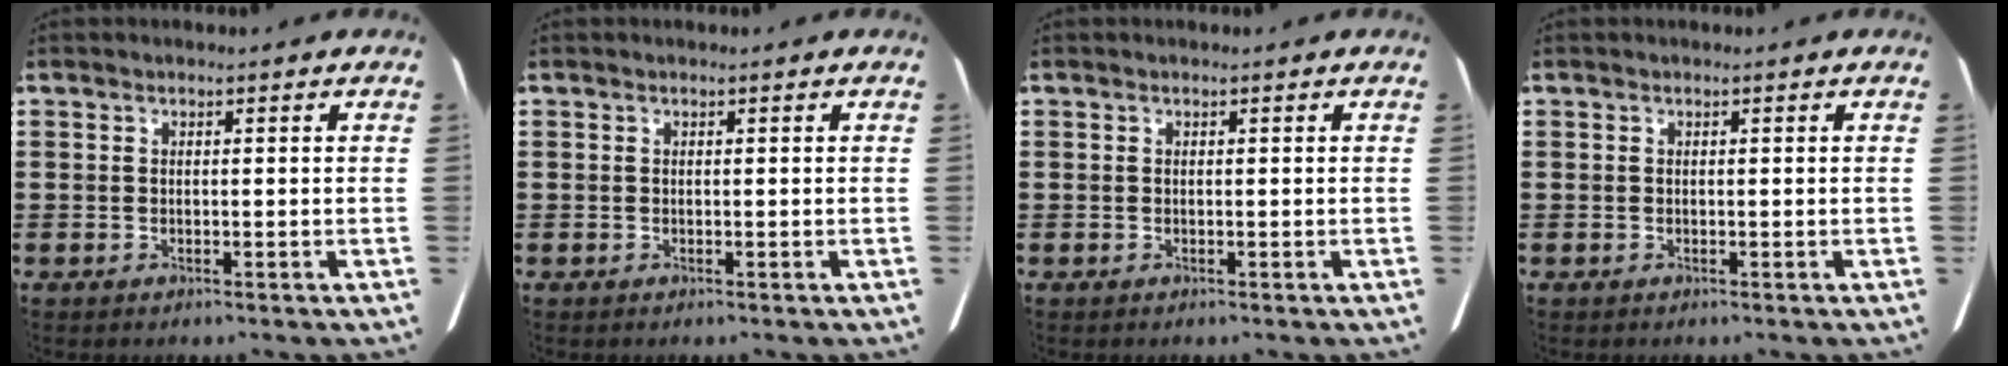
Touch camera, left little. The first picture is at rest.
{"total": 0.0}
{"total": 0.0}
{"total": 0.0}